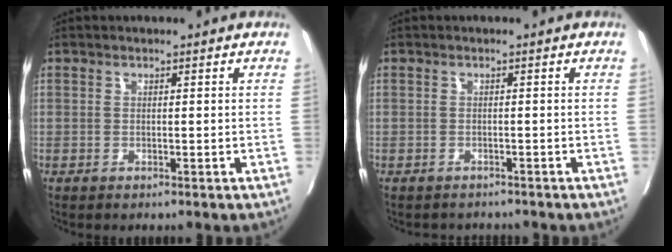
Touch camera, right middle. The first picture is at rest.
{"total": 2.1, "force": [-1.9, 0.8, 0.2], "torque": [-0.009, -0.009, -0.027]}